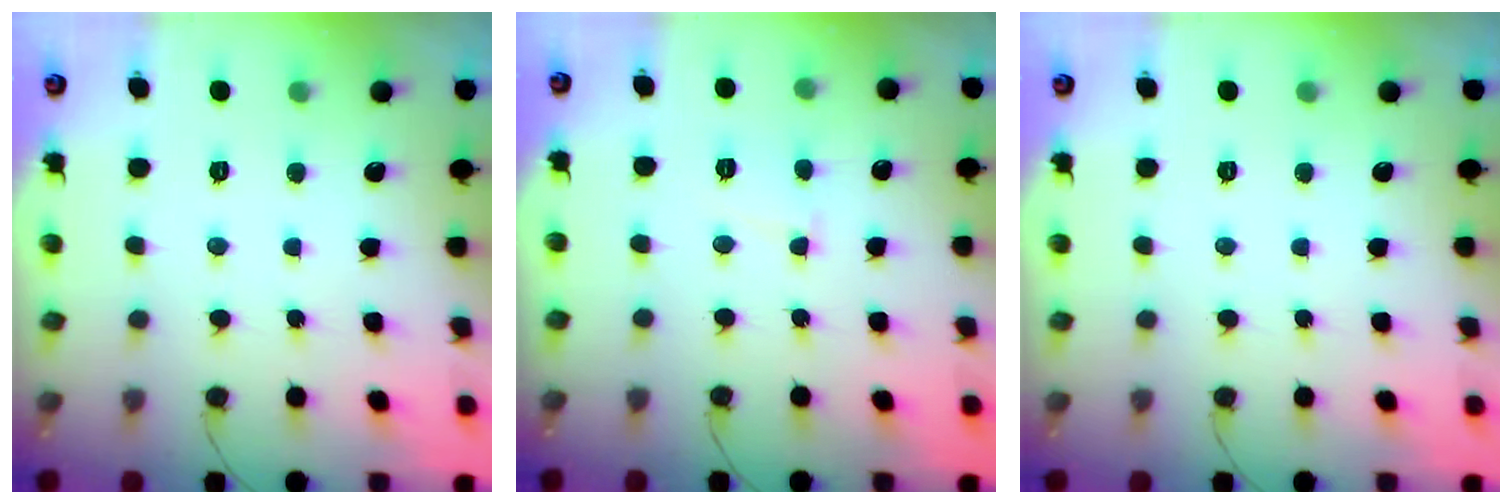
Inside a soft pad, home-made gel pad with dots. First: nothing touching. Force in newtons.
{"total": 2.5, "press": 2.5, "slide": 0.2}
{"total": 0.0}